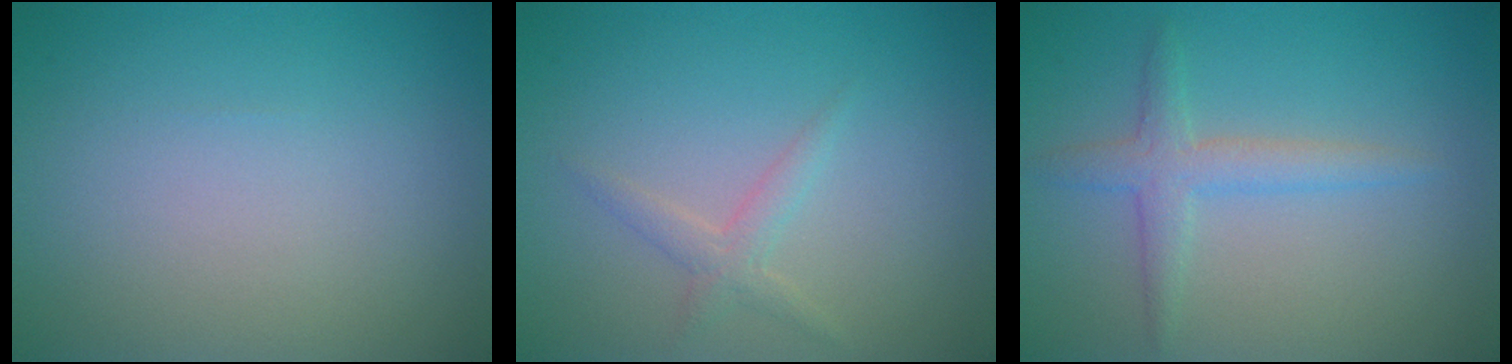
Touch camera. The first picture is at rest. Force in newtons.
{"total": 1.5, "press": 1.5, "slide": 0.1}
{"total": 2.5, "press": 2.5, "slide": 0.0}